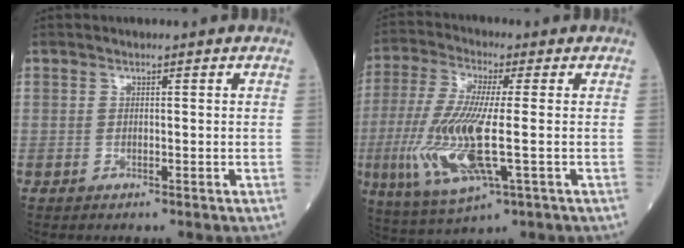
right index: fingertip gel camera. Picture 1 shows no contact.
{"total": 14.4, "force": [-2.7, 2.6, 13.9], "torque": [-0.310, -0.021, -0.048]}